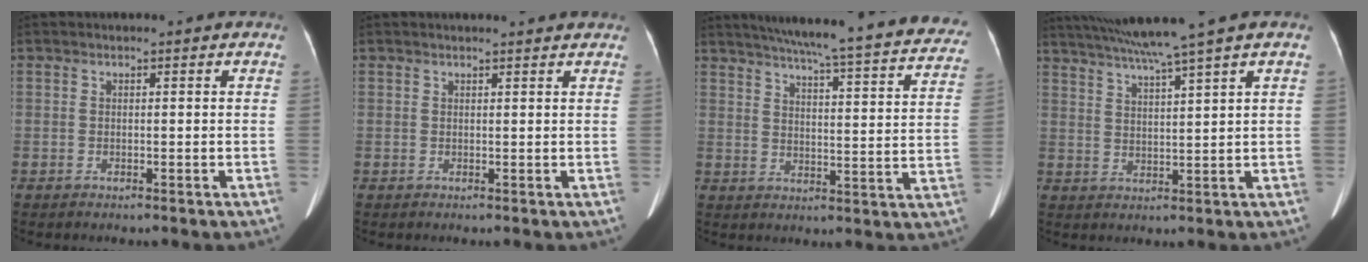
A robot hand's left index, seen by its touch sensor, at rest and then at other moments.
{"total": 4.0, "force": [3.8, 0.1, 1.2], "torque": [-0.012, 0.011, 0.036]}
{"total": 30.2, "force": [26.7, 2.8, 13.7], "torque": [-0.198, -0.059, 0.314]}
{"total": 10.0, "force": [7.9, -2.1, 5.7], "torque": [-0.097, 0.014, 0.128]}